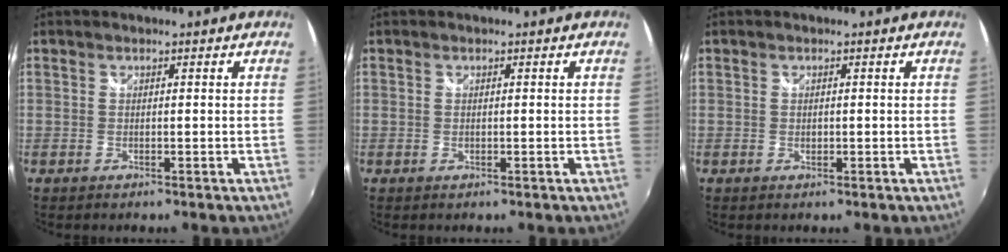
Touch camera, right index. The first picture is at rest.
{"total": 0.5, "force": [0.0, 0.3, 0.5], "torque": [-0.010, -0.002, -0.001]}
{"total": 0.7, "force": [-0.1, 0.6, 0.4], "torque": [-0.008, -0.002, 0.000]}